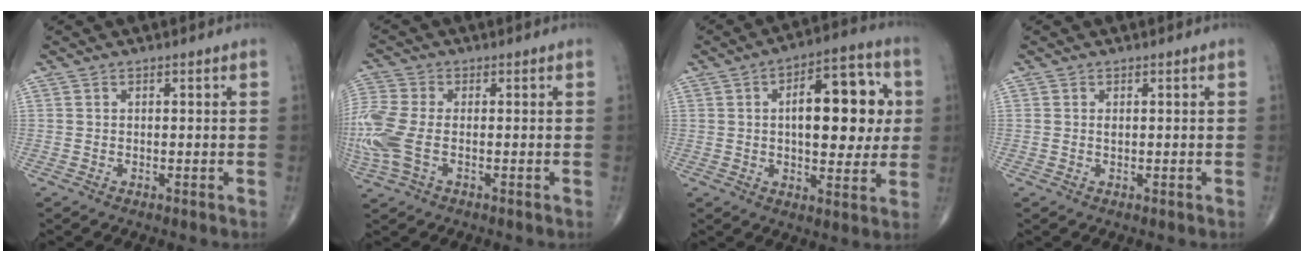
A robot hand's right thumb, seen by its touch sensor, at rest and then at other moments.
{"total": 11.0, "force": [-1.8, 6.1, 8.9], "torque": [-0.250, 0.007, -0.033]}
{"total": 17.1, "force": [2.6, 8.1, 14.9], "torque": [-0.174, 0.013, 0.034]}
{"total": 0.7, "force": [0.2, 0.3, 0.6], "torque": [-0.013, 0.002, 0.005]}